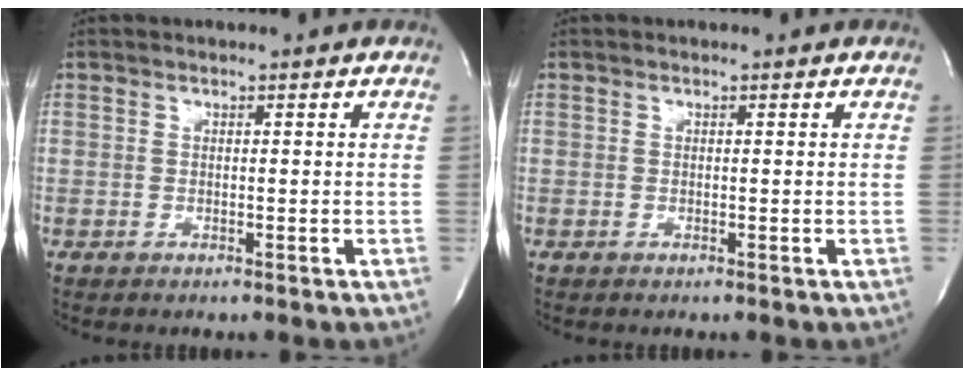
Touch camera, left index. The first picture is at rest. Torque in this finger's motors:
{"motor_torque": [0.00, 0.00, -0.01, 0.00]}